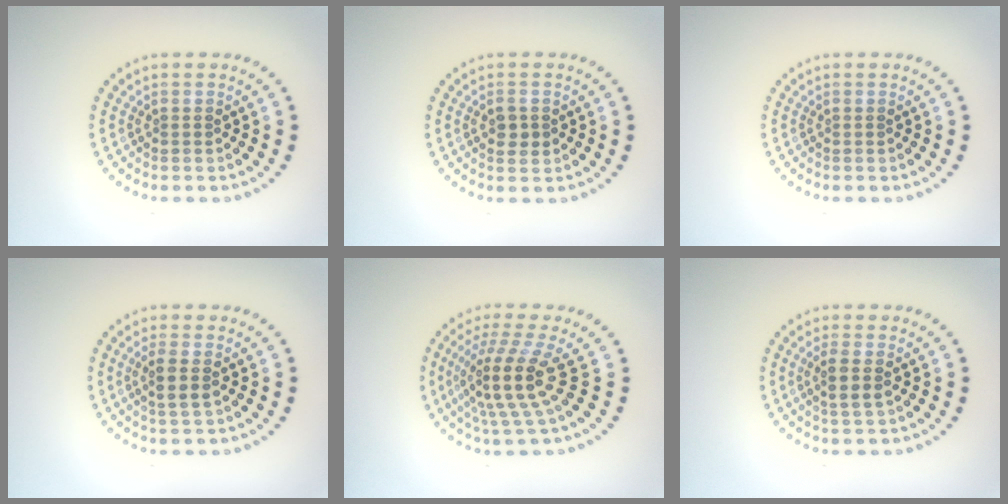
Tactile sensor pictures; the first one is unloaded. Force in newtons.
{"total": 1.6, "press": 1.6, "slide": 0.2}
{"total": 0.0}
{"total": 2.0, "press": 1.7, "slide": 1.0}
{"total": 5.0, "press": 3.6, "slide": 3.4}
{"total": 2.0, "press": 1.7, "slide": 0.9}